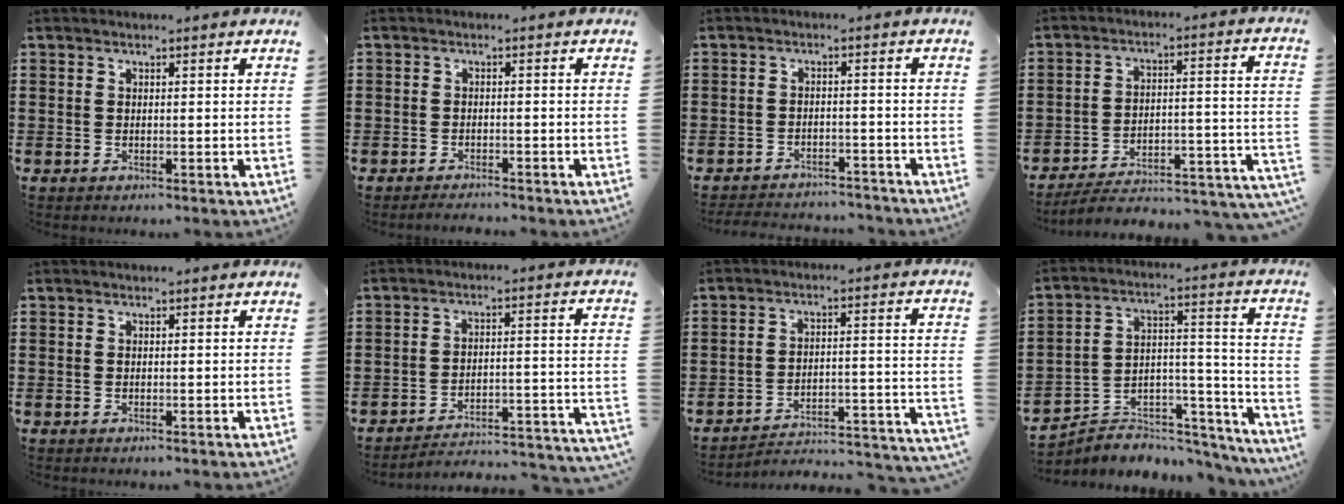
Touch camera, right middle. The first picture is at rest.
{"total": 1.6, "force": [-1.6, 0.1, -0.1], "torque": [-0.002, -0.001, -0.035]}
{"total": 3.2, "force": [-3.2, 0.3, -0.2], "torque": [-0.003, -0.001, -0.069]}
{"total": 3.8, "force": [-3.4, 0.5, 1.7], "torque": [-0.032, -0.021, -0.072]}
{"total": 0.0}
{"total": 2.9, "force": [-2.8, -0.1, 0.8], "torque": [-0.024, -0.023, -0.067]}
{"total": 2.5, "force": [-2.3, 0.1, 1.0], "torque": [-0.028, -0.022, -0.057]}
{"total": 3.4, "force": [-2.9, 1.6, -0.3], "torque": [-0.003, -0.011, -0.062]}